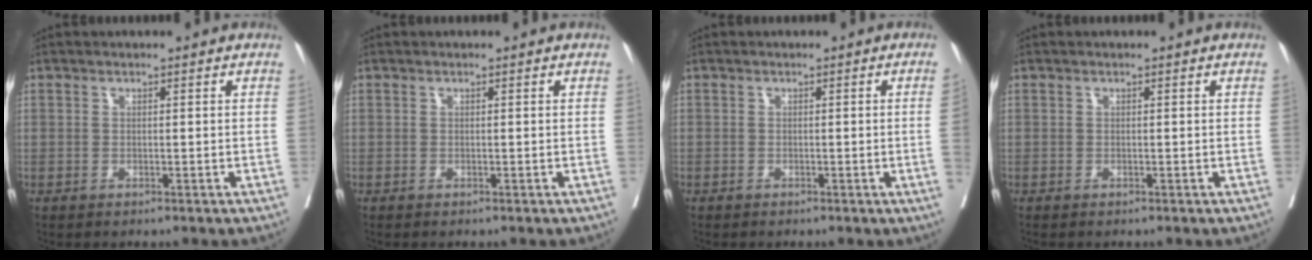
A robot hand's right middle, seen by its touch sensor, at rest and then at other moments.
{"total": 0.0}
{"total": 1.3, "force": [-0.2, -0.5, 1.2], "torque": [-0.010, 0.000, -0.002]}
{"total": 0.0}